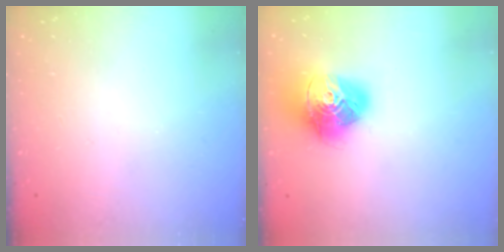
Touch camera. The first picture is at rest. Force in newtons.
{"total": 17.1, "press": 17.0, "slide": 2.2}